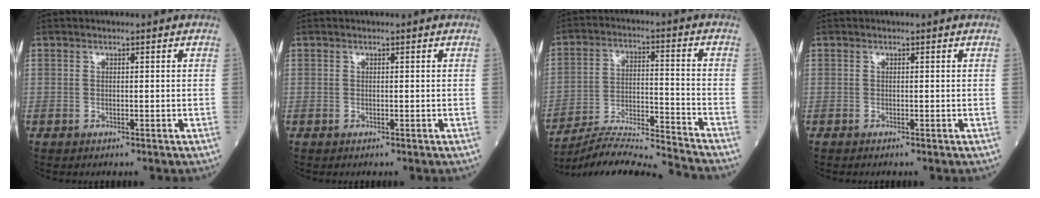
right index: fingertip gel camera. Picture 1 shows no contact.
{"total": 0.0}
{"total": 14.4, "force": [-13.9, -2.2, 2.8], "torque": [-0.050, 0.008, -0.239]}
{"total": 0.0}